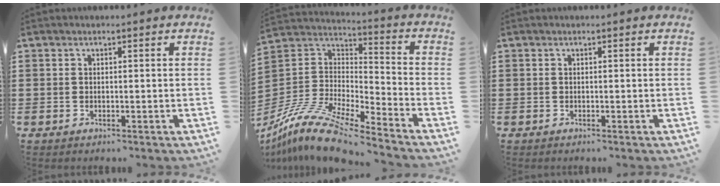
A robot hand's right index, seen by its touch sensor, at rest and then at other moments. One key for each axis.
{"total": 13.2, "fx": -10.9, "fy": 2.6, "fz": 7.0, "tx": -0.156, "ty": 0.021, "tz": -0.217}
{"total": 0.0}